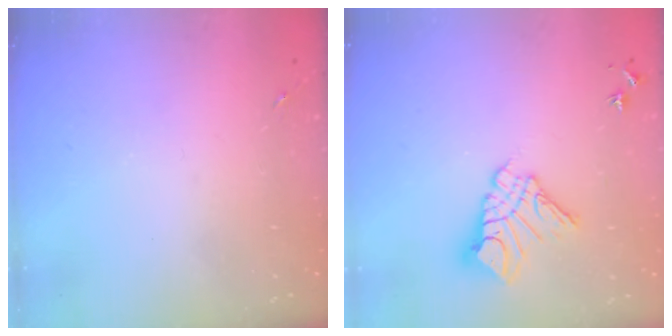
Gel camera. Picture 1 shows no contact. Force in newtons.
{"total": 11.7, "press": 11.7, "slide": 1.2}